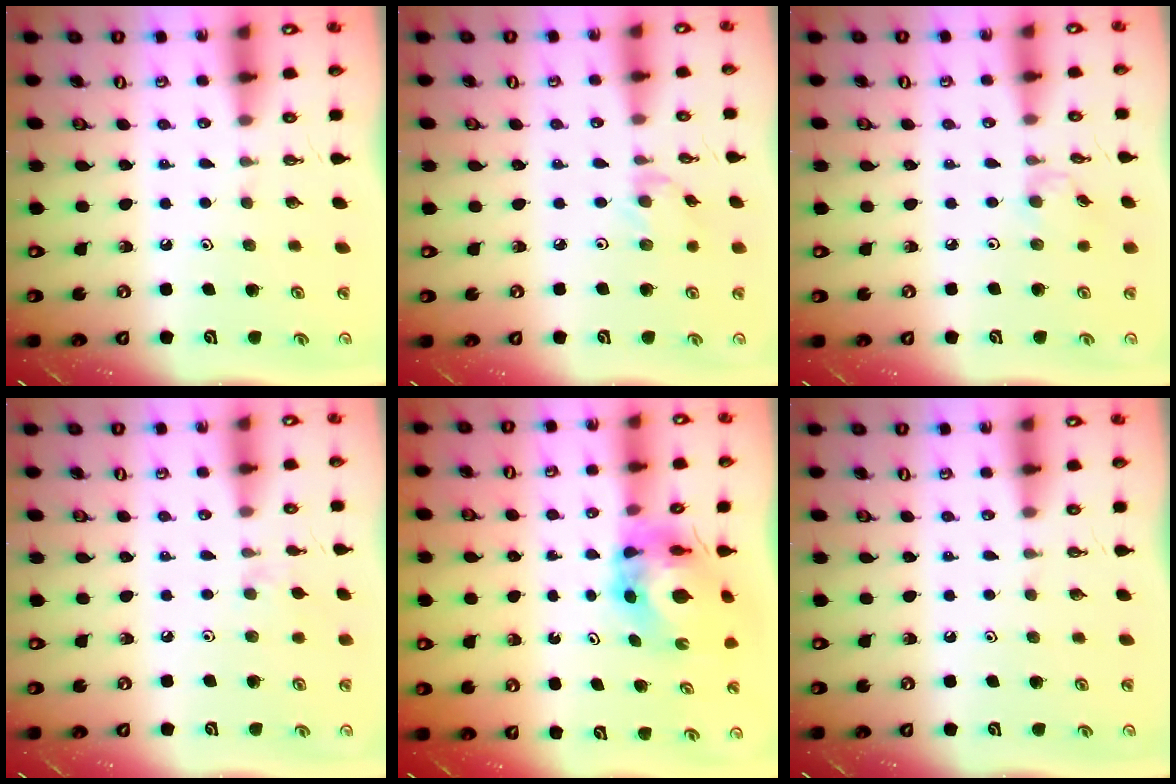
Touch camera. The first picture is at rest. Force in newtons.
{"total": 2.6, "press": 2.6, "slide": 0.4}
{"total": 1.8, "press": 1.8, "slide": 0.4}
{"total": 1.2, "press": 1.1, "slide": 0.4}
{"total": 7.3, "press": 7.2, "slide": 0.9}
{"total": 0.0}